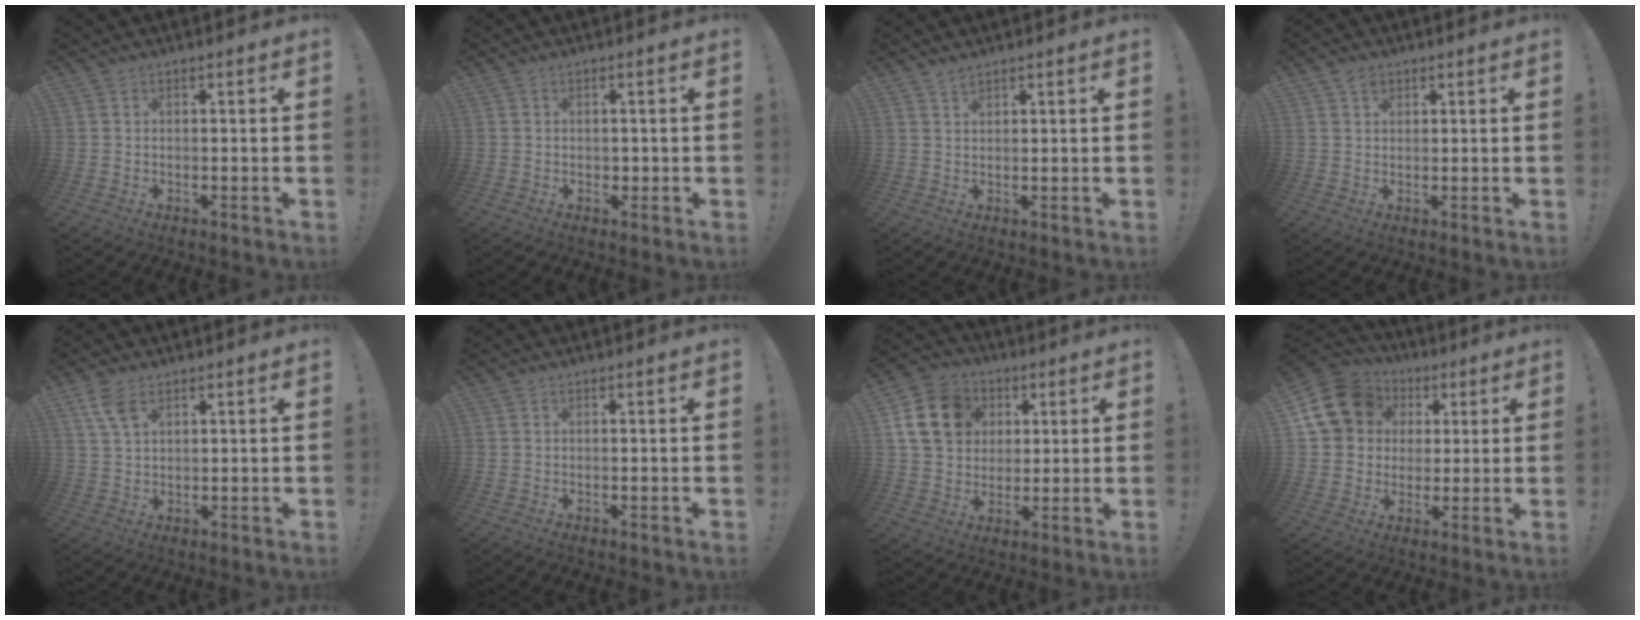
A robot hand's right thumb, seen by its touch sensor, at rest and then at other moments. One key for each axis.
{"total": 1.0, "fx": 0.1, "fy": 1.0, "fz": 0.1, "tx": -0.003, "ty": 0.002, "tz": 0.002}
{"total": 1.8, "fx": 1.6, "fy": 0.4, "fz": 0.6, "tx": -0.008, "ty": -0.009, "tz": 0.029}
{"total": 2.5, "fx": 1.4, "fy": 1.7, "fz": 1.0, "tx": -0.009, "ty": -0.005, "tz": 0.023}
{"total": 5.9, "fx": 3.2, "fy": 2.8, "fz": 4.0, "tx": -0.076, "ty": -0.009, "tz": 0.063}
{"total": 0.0}
{"total": 15.5, "fx": 4.3, "fy": 12.8, "fz": 7.7, "tx": -0.116, "ty": -0.003, "tz": 0.091}
{"total": 16.0, "fx": 4.9, "fy": 13.4, "fz": 7.4, "tx": -0.126, "ty": -0.011, "tz": 0.103}